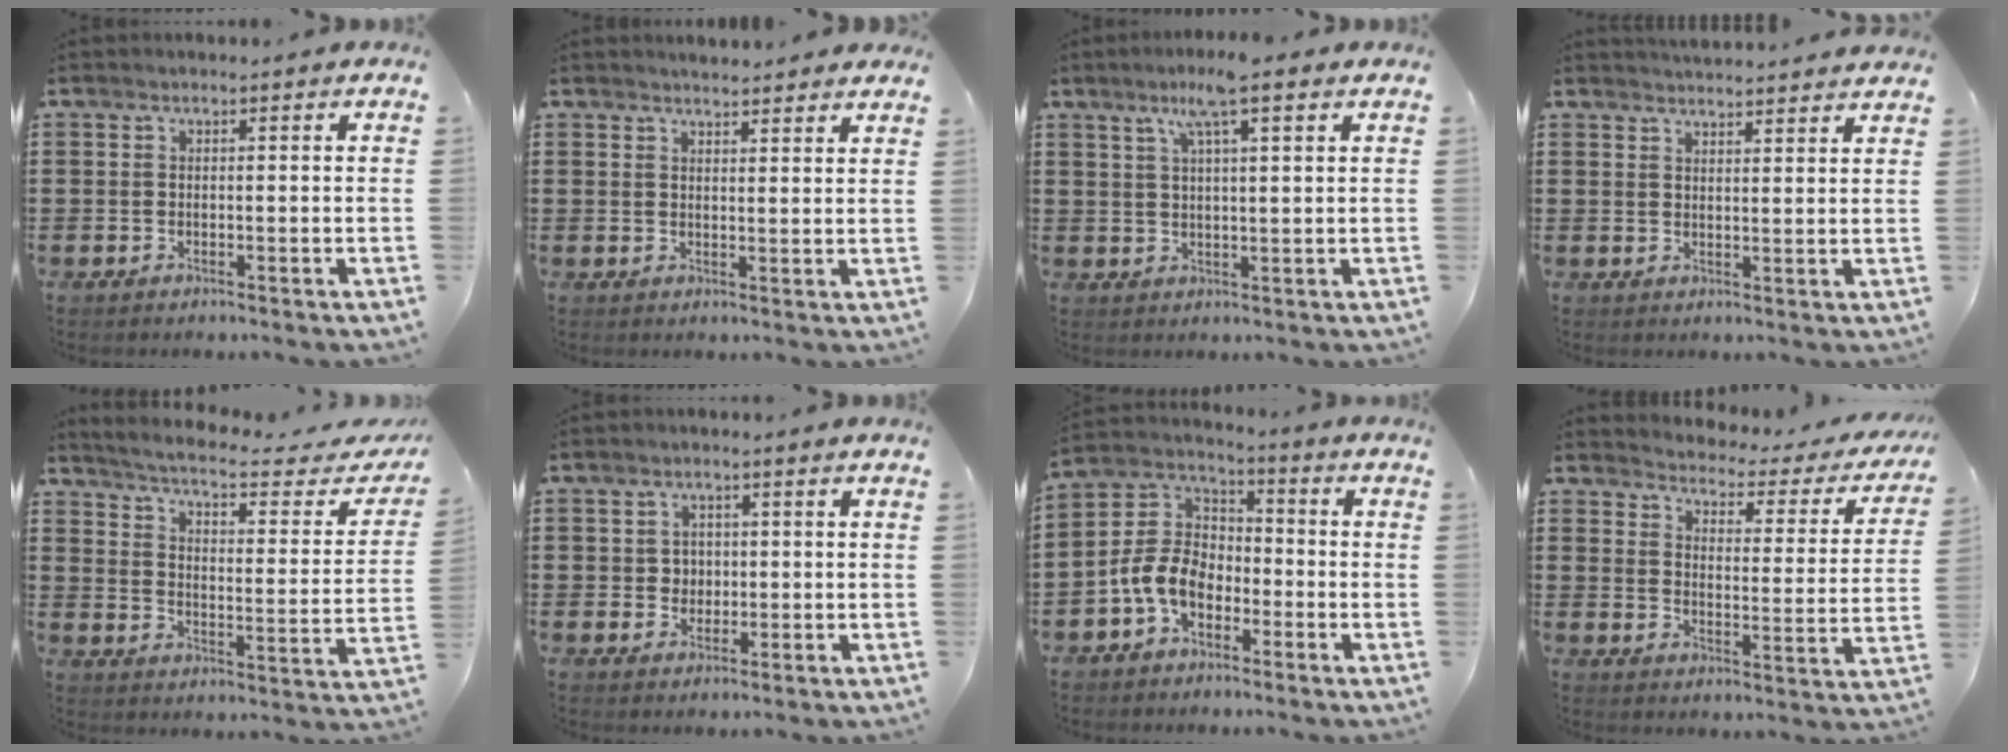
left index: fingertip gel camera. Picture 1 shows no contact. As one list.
[{"total": 2.3, "force": [2.3, 0.0, 0.1], "torque": [-0.008, -0.003, 0.045]}, {"total": 6.5, "force": [4.0, 0.4, 5.1], "torque": [-0.099, 0.003, 0.065]}, {"total": 2.9, "force": [2.9, -0.2, 0.0], "torque": [-0.008, -0.012, 0.054]}, {"total": 4.0, "force": [3.4, -0.1, 2.0], "torque": [-0.062, -0.035, 0.049]}, {"total": 2.4, "force": [0.3, 2.3, 0.7], "torque": [-0.022, 0.009, 0.001]}, {"total": 7.7, "force": [-3.9, 5.0, 4.3], "torque": [-0.130, 0.001, -0.089]}, {"total": 2.3, "force": [2.3, 0.2, 0.0], "torque": [-0.022, -0.029, 0.029]}]